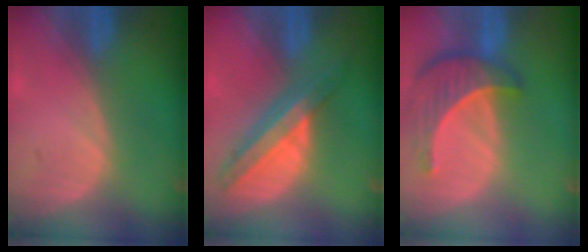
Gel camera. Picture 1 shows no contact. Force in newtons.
{"total": 8.2, "press": 7.0, "slide": 4.3}
{"total": 8.1, "press": 7.6, "slide": 2.8}